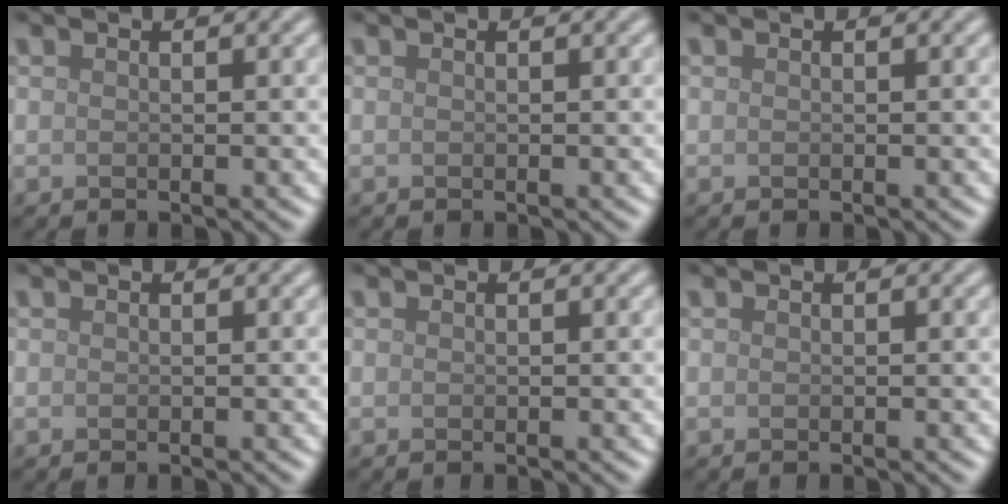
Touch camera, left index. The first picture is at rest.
{"total": 0.0}
{"total": 0.0}
{"total": 0.0}
{"total": 0.0}
{"total": 0.0}